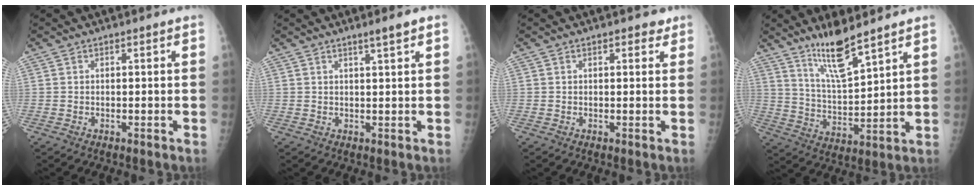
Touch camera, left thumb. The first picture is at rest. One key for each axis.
{"total": 2.2, "fx": 1.4, "fy": -0.1, "fz": 1.7, "tx": -0.027, "ty": -0.008, "tz": 0.024}
{"total": 1.8, "fx": 1.1, "fy": 1.0, "fz": 0.9, "tx": 0.002, "ty": -0.003, "tz": 0.008}
{"total": 10.2, "fx": 7.9, "fy": 1.3, "fz": 6.4, "tx": -0.116, "ty": -0.063, "tz": 0.158}